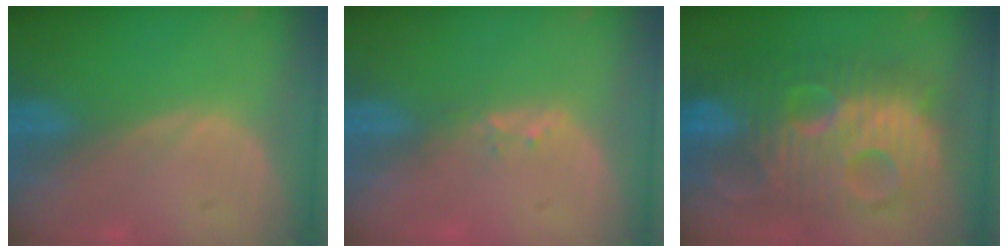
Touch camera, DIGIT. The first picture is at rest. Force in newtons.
{"total": 1.7, "press": 1.5, "slide": 0.9}
{"total": 13.6, "press": 13.5, "slide": 1.2}